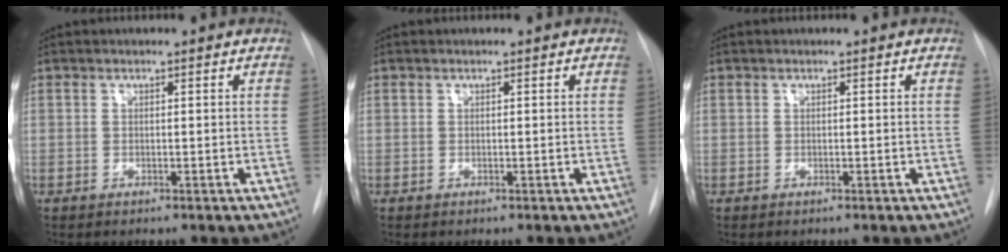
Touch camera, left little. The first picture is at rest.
{"total": 0.0}
{"total": 0.0}